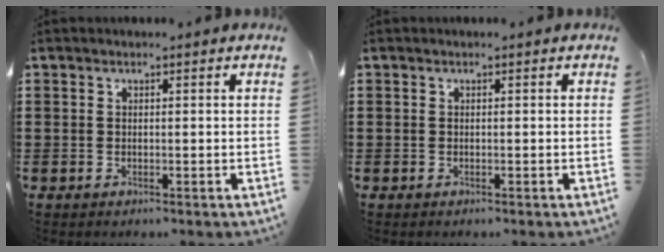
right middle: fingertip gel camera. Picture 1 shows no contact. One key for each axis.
{"total": 0.0}